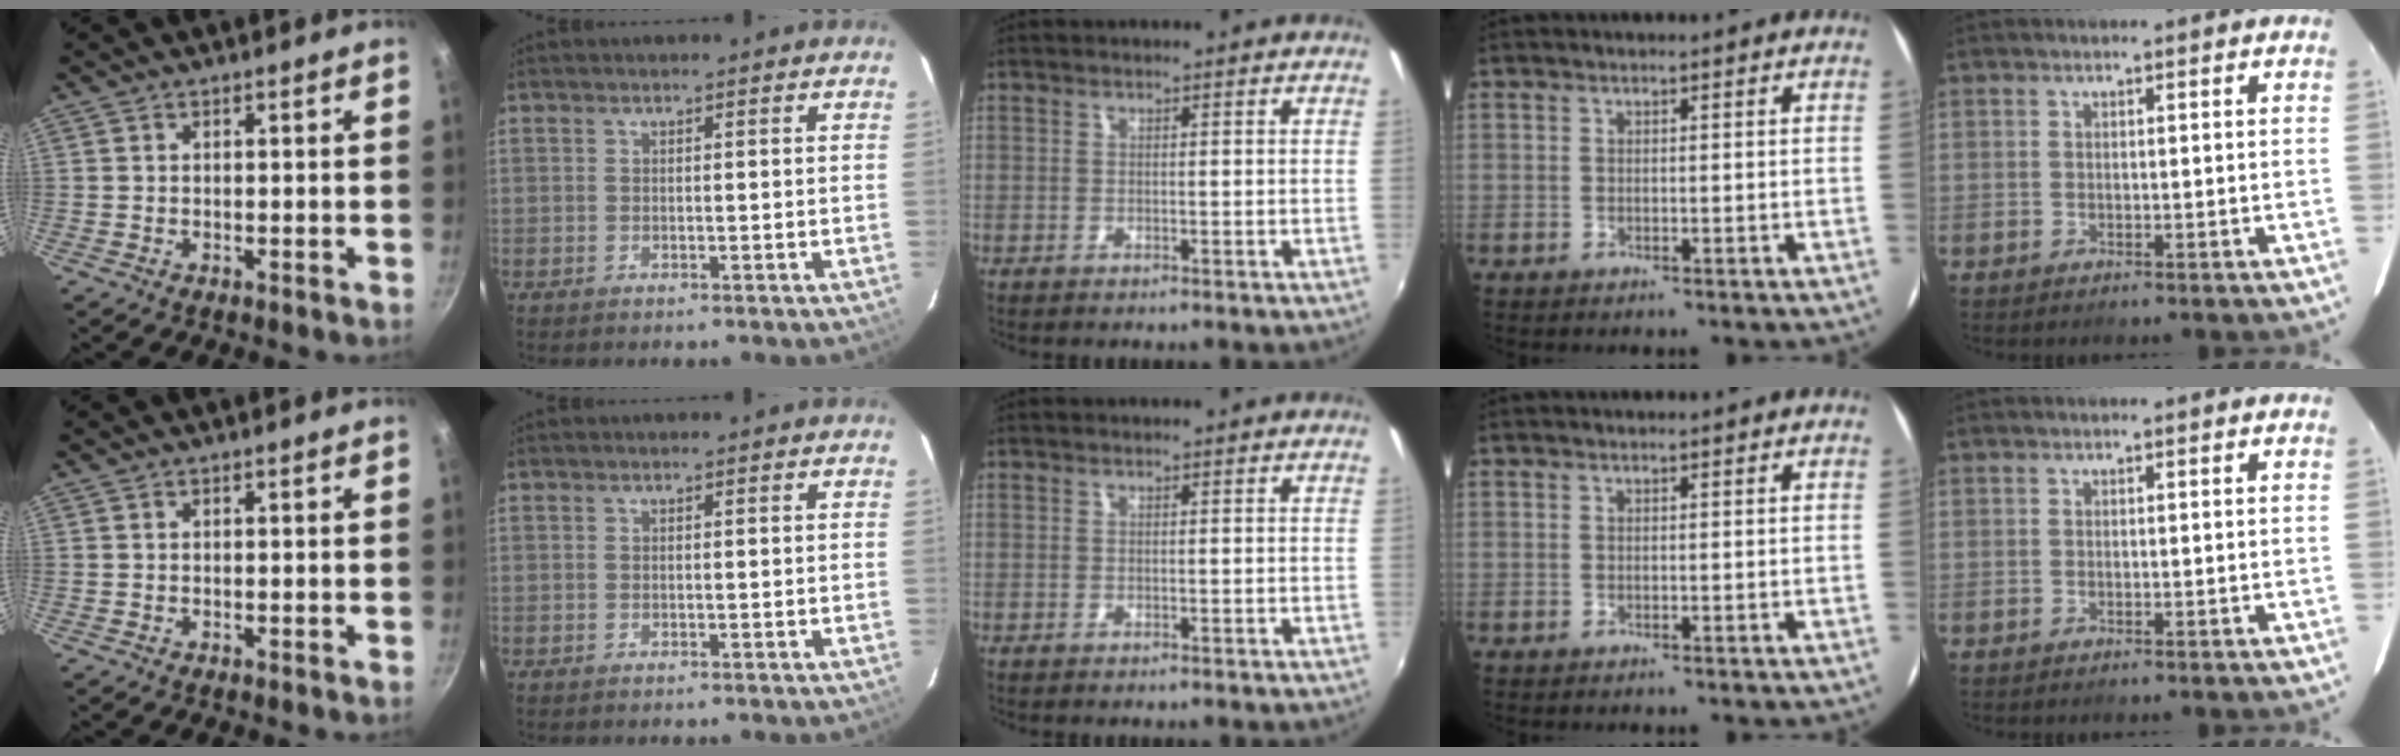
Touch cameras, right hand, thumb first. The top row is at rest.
{}